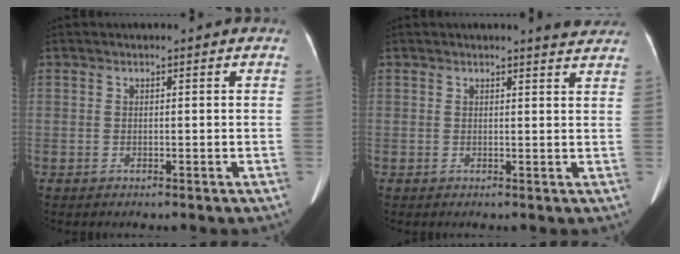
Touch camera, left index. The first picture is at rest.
{"total": 3.5, "force": [3.4, -0.1, 0.8], "torque": [-0.014, -0.008, 0.024]}